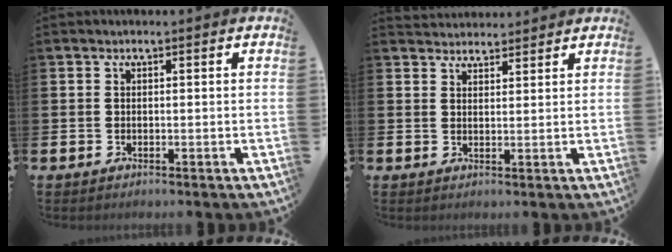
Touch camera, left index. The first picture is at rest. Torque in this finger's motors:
{"motor_torque": [-0.25, -0.48, 0.09, 0.01]}